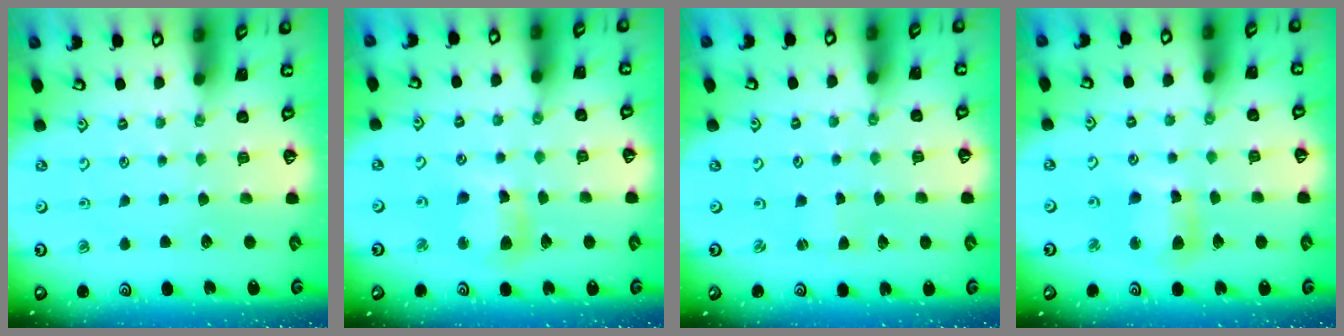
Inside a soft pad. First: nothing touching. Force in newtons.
{"total": 9.2, "press": 9.1, "slide": 1.0}
{"total": 0.0}
{"total": 9.2, "press": 9.2, "slide": 1.0}